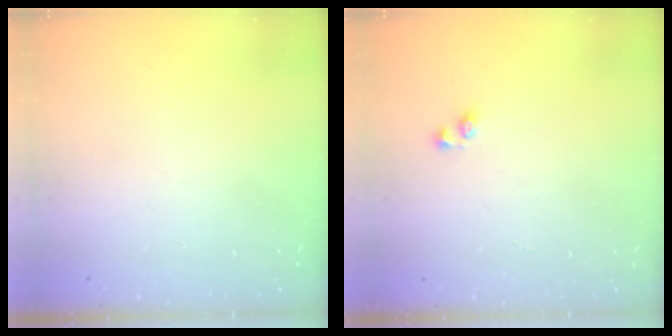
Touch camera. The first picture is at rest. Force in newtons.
{"total": 2.0, "press": 1.7, "slide": 1.0}